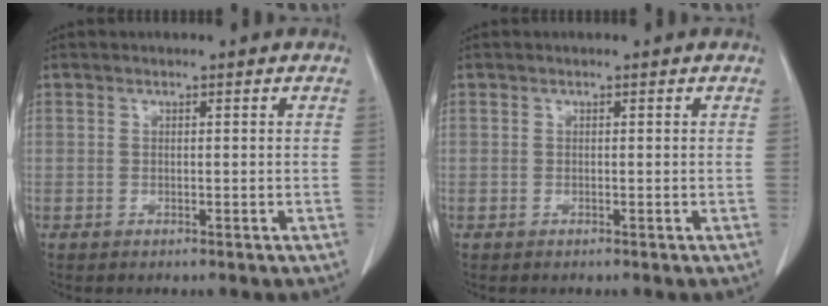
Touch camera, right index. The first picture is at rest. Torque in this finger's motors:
{"motor_torque": [-0.02, 0.02, 0.00, 0.00]}